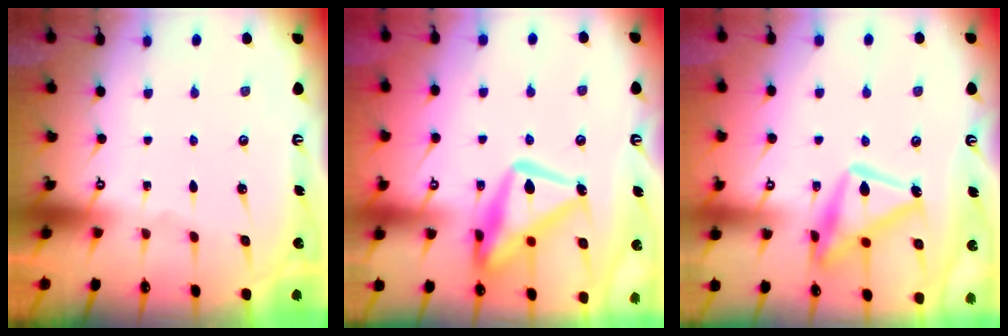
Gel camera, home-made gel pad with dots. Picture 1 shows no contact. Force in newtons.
{"total": 17.1, "press": 17.0, "slide": 1.5}
{"total": 18.1, "press": 18.1, "slide": 1.2}